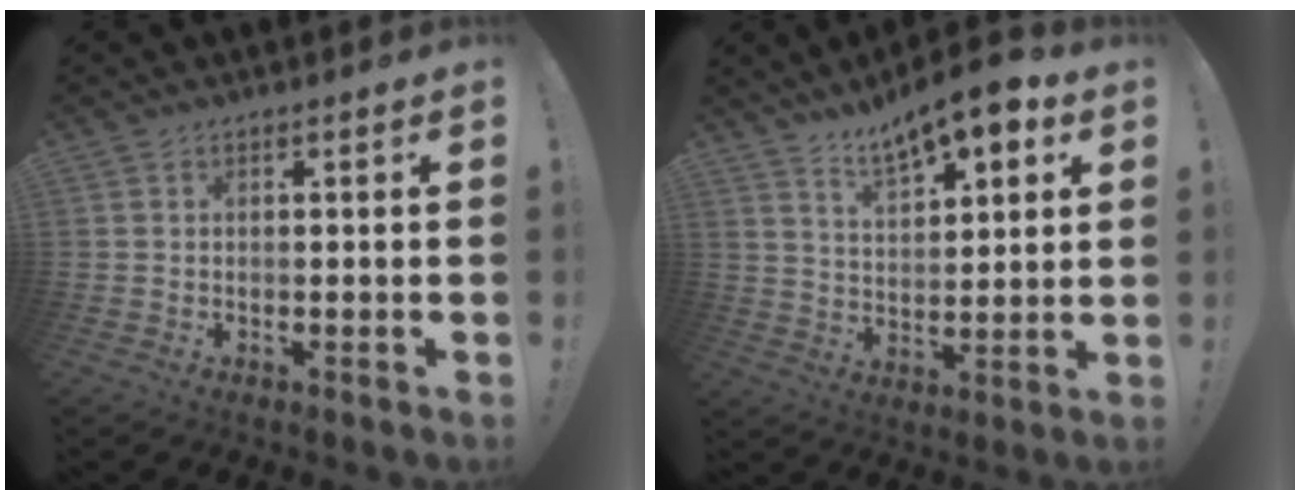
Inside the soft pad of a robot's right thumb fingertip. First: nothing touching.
{"total": 11.6, "force": [8.7, 3.9, 6.6], "torque": [-0.104, -0.057, 0.151]}